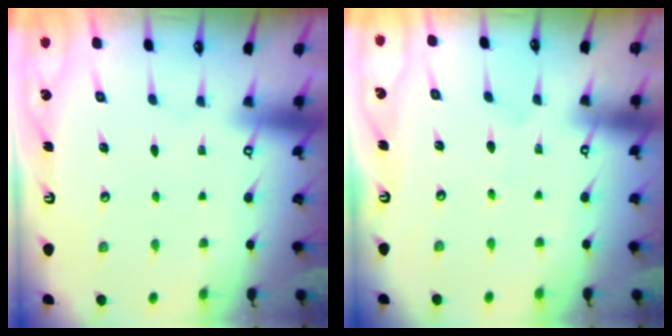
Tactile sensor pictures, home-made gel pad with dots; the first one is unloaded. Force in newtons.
{"total": 1.6, "press": 1.6, "slide": 0.1}